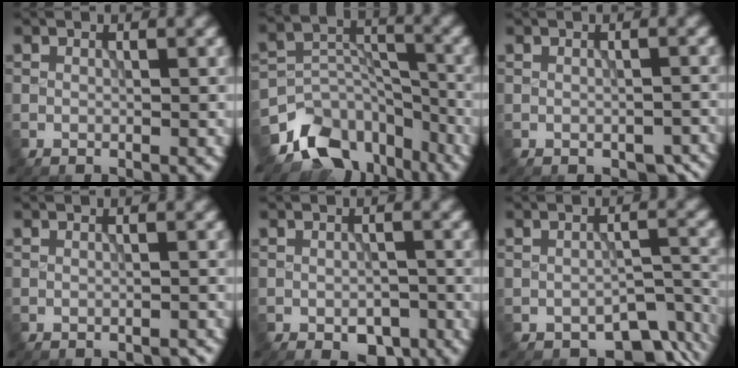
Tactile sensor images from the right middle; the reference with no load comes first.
{"total": 11.0, "force": [-8.2, 6.2, 3.8], "torque": [-0.061, 0.000, -0.136]}
{"total": 2.1, "force": [-1.4, 1.2, 1.1], "torque": [-0.013, -0.009, -0.010]}
{"total": 0.8, "force": [-0.7, 0.2, 0.2], "torque": [-0.004, -0.001, -0.009]}
{"total": 3.1, "force": [-1.7, 1.7, 1.9], "torque": [-0.024, -0.005, -0.021]}
{"total": 5.4, "force": [-3.9, 2.7, 2.7], "torque": [-0.024, -0.016, -0.046]}